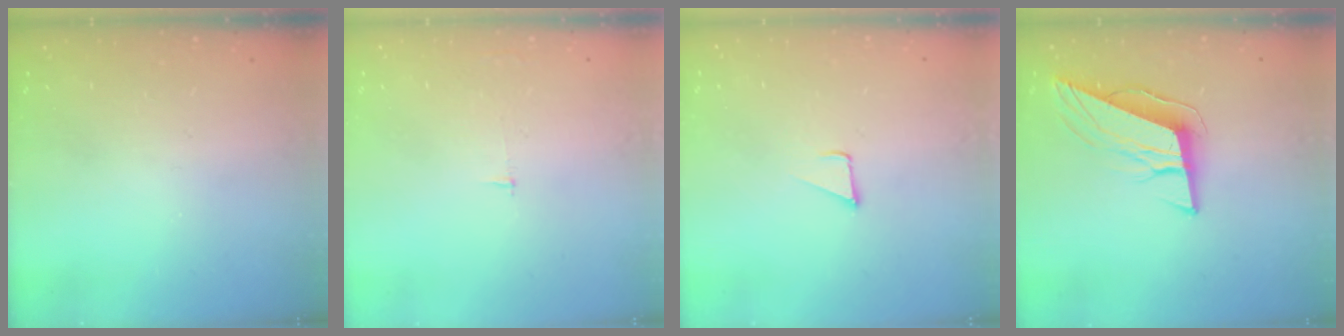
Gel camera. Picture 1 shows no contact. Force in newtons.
{"total": 2.5, "press": 2.5, "slide": 0.2}
{"total": 2.4, "press": 2.4, "slide": 0.2}
{"total": 10.7, "press": 10.3, "slide": 2.6}